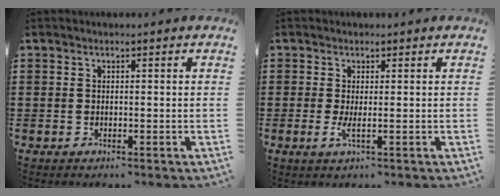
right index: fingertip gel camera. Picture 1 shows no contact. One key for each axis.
{"total": 2.0, "fx": 0.0, "fy": 0.3, "fz": 2.0, "tx": -0.044, "ty": -0.007, "tz": -0.002}